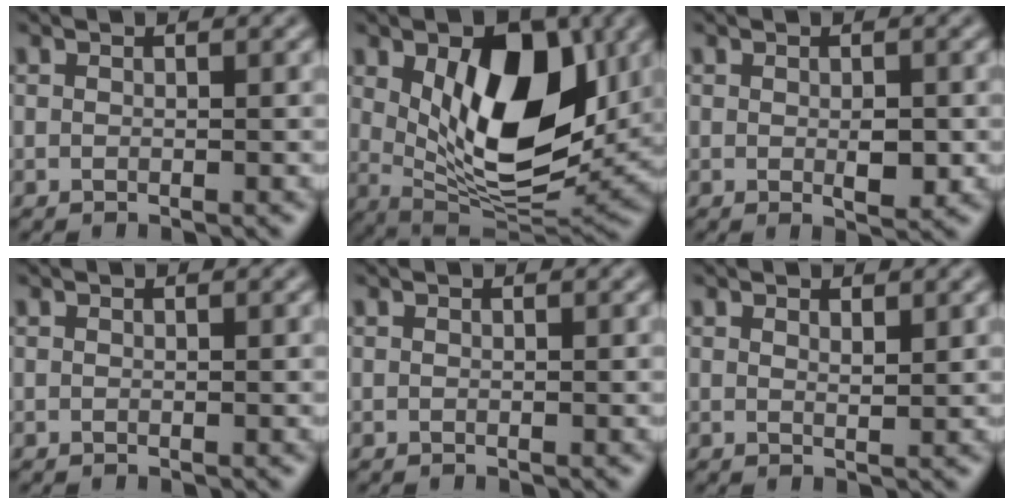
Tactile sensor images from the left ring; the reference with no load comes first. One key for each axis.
{"total": 11.0, "fx": 2.0, "fy": 5.8, "fz": 9.2, "tx": -0.144, "ty": -0.010, "tz": 0.041}
{"total": 1.3, "fx": 0.0, "fy": 0.2, "fz": 1.3, "tx": -0.029, "ty": -0.002, "tz": 0.011}
{"total": 0.0}
{"total": 0.0}
{"total": 0.9, "fx": 0.8, "fy": 0.1, "fz": 0.5, "tx": -0.009, "ty": -0.001, "tz": 0.019}